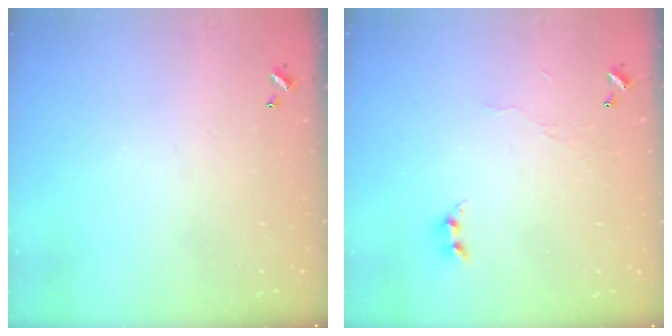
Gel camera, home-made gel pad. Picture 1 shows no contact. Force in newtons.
{"total": 5.2, "press": 5.2, "slide": 0.3}